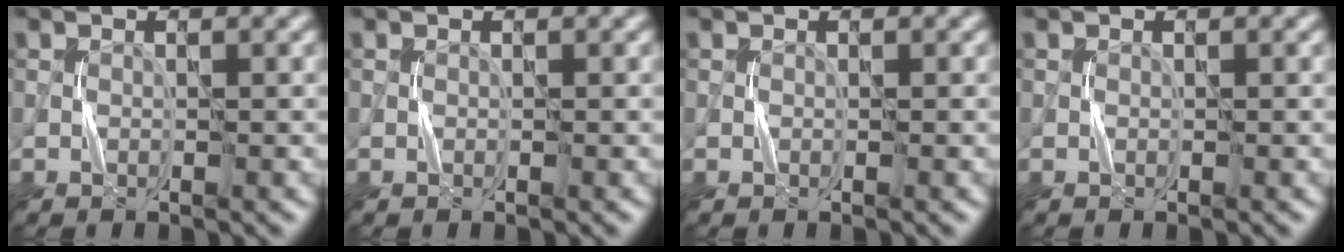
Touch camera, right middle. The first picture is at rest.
{"total": 0.0}
{"total": 0.0}
{"total": 0.0}